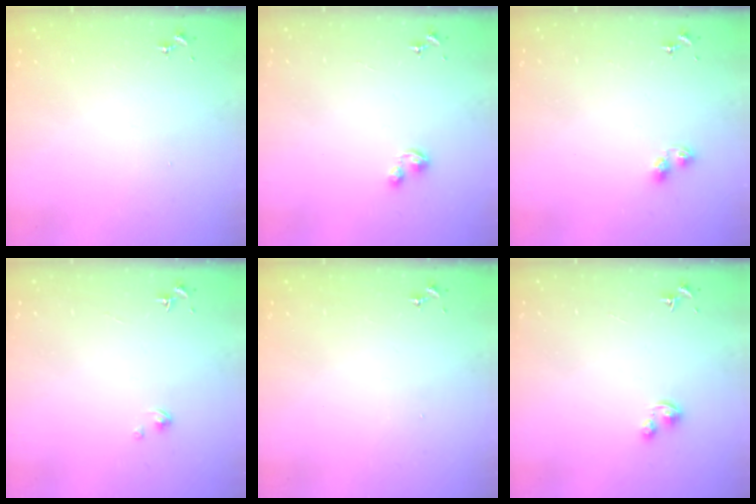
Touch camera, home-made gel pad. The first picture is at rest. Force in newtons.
{"total": 1.9, "press": 1.9, "slide": 0.3}
{"total": 5.4, "press": 5.4, "slide": 0.5}
{"total": 1.8, "press": 1.8, "slide": 0.2}
{"total": 0.0}
{"total": 2.9, "press": 2.9, "slide": 0.1}